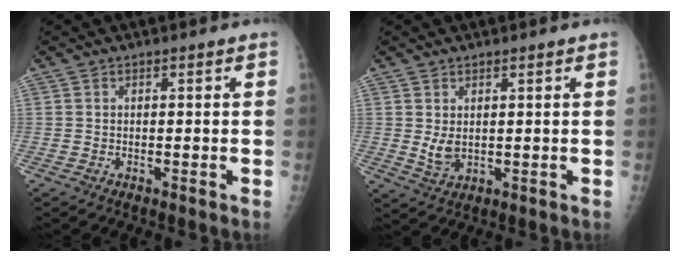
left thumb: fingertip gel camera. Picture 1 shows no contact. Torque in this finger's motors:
{"motor_torque": [0.36, 0.46, 0.56, 0.16, 0.08]}